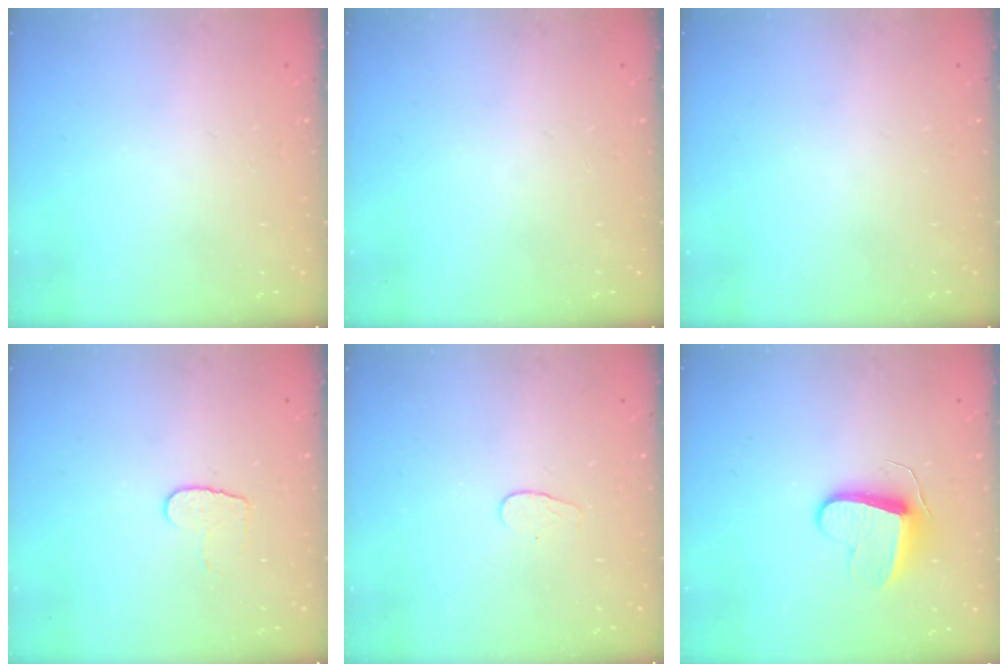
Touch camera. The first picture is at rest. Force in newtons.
{"total": 0.0}
{"total": 0.0}
{"total": 6.6, "press": 6.6, "slide": 0.6}
{"total": 3.3, "press": 3.3, "slide": 0.3}
{"total": 9.3, "press": 9.3, "slide": 0.5}